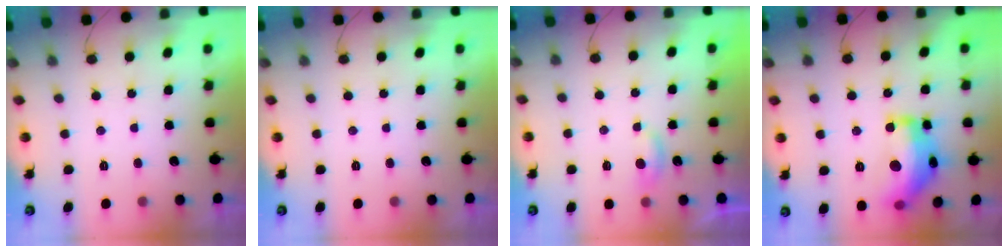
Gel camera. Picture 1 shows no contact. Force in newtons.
{"total": 0.0}
{"total": 3.8, "press": 3.8, "slide": 0.3}
{"total": 19.5, "press": 19.5, "slide": 1.0}